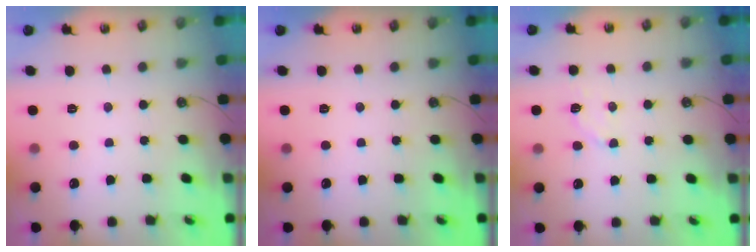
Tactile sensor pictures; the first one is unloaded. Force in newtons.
{"total": 0.0}
{"total": 3.0, "press": 2.9, "slide": 0.7}